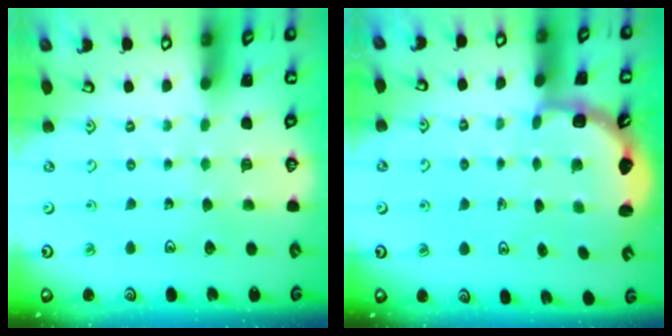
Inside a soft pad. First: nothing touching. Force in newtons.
{"total": 3.2, "press": 2.3, "slide": 2.2}